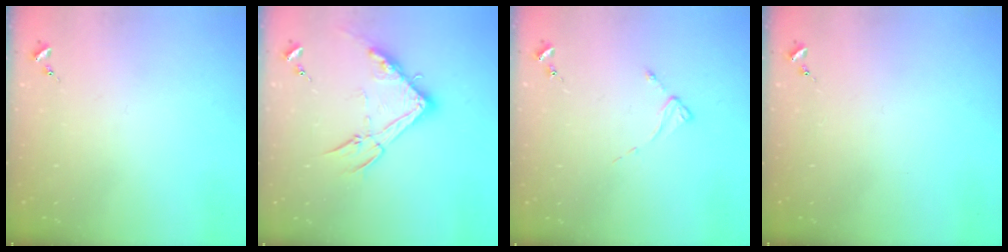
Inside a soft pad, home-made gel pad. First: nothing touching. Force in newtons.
{"total": 15.2, "press": 15.2, "slide": 0.6}
{"total": 2.3, "press": 2.3, "slide": 0.3}
{"total": 0.0}